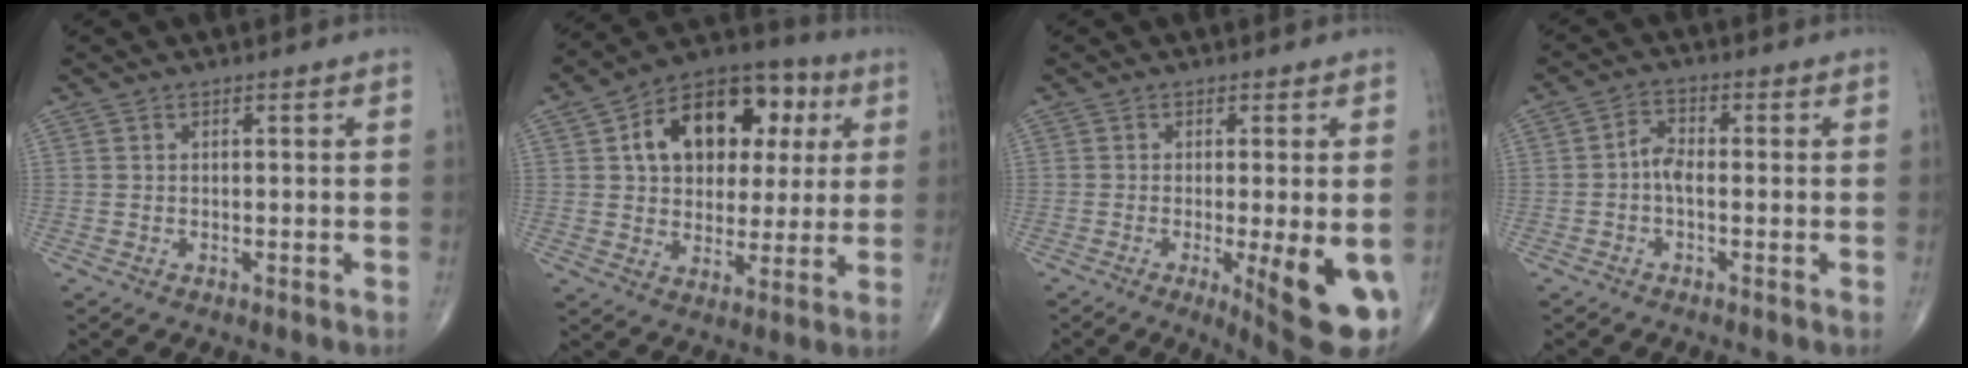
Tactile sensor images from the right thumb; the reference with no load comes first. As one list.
[{"total": 19.1, "force": [5.3, 12.8, 13.1], "torque": [-0.153, 0.014, 0.080]}, {"total": 12.1, "force": [-3.2, 2.7, 11.4], "torque": [-0.138, -0.023, -0.037]}, {"total": 3.5, "force": [-0.7, 1.7, 3.0], "torque": [-0.052, 0.010, -0.024]}]